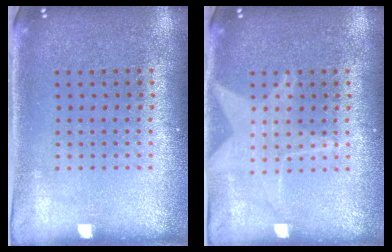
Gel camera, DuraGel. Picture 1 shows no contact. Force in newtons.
{"total": 2.0, "press": 2.0, "slide": 0.4}